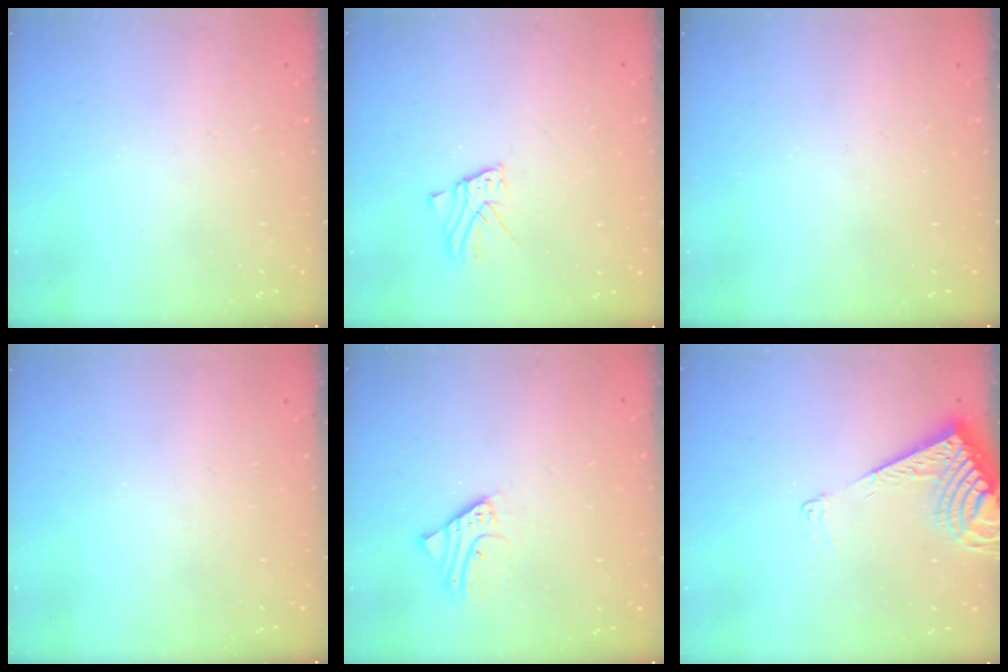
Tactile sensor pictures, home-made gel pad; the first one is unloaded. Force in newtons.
{"total": 3.2, "press": 3.2, "slide": 0.2}
{"total": 0.0}
{"total": 0.0}
{"total": 2.8, "press": 2.8, "slide": 0.2}
{"total": 9.1, "press": 9.1, "slide": 1.2}